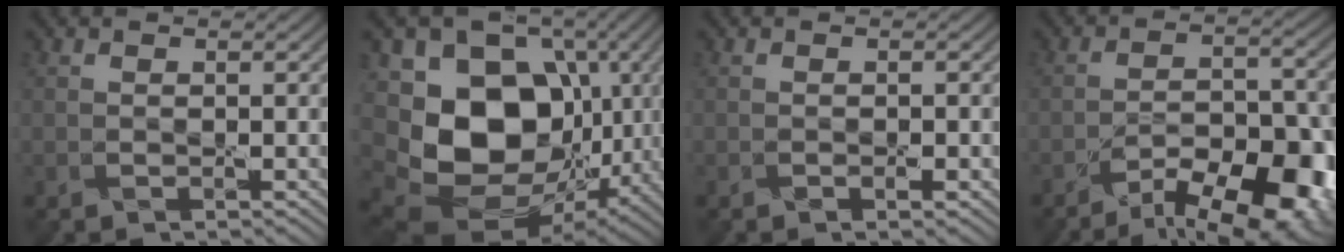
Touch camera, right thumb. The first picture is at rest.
{"total": 15.7, "force": [-0.4, 12.1, 10.0], "torque": [-0.186, -0.025, -0.003]}
{"total": 1.1, "force": [-0.5, 0.5, 0.9], "torque": [-0.015, -0.001, -0.007]}
{"total": 13.2, "force": [-9.0, 5.0, 8.3], "torque": [-0.127, -0.010, -0.131]}